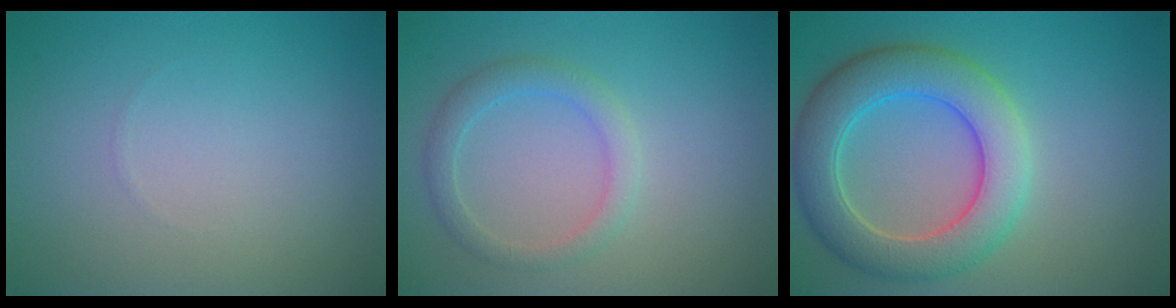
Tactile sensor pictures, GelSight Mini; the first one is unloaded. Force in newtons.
{"total": 2.4, "press": 2.4, "slide": 0.1}
{"total": 7.1, "press": 7.0, "slide": 0.6}